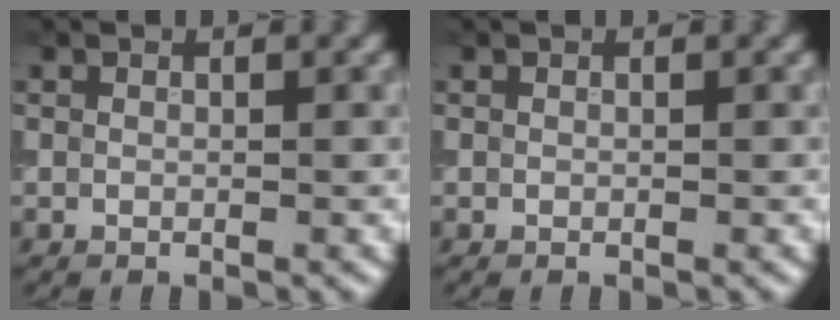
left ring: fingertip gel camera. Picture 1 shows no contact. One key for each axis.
{"total": 0.0}